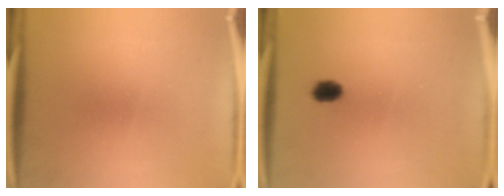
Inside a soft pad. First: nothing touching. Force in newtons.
{"total": 2.8}